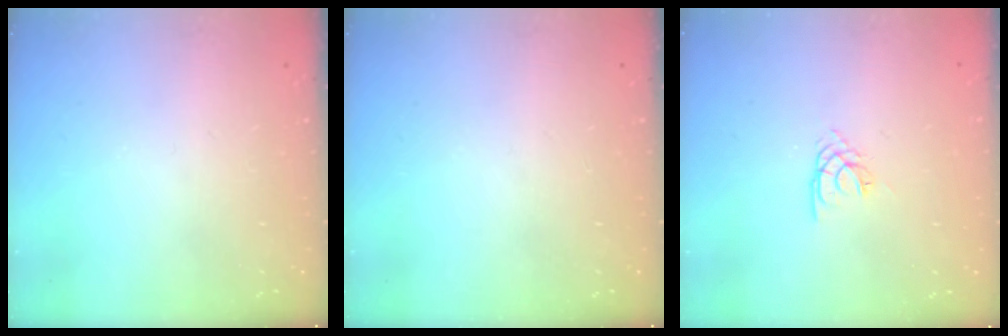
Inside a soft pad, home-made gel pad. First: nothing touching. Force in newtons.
{"total": 0.0}
{"total": 1.4, "press": 1.3, "slide": 0.3}